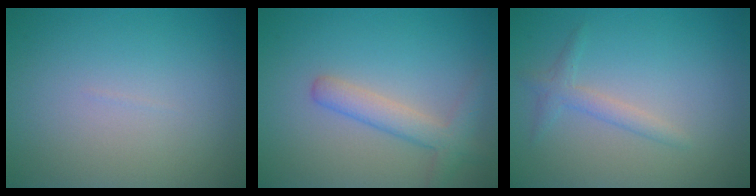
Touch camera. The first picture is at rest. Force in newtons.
{"total": 3.0, "press": 3.0, "slide": 0.2}
{"total": 1.6, "press": 1.6, "slide": 0.1}